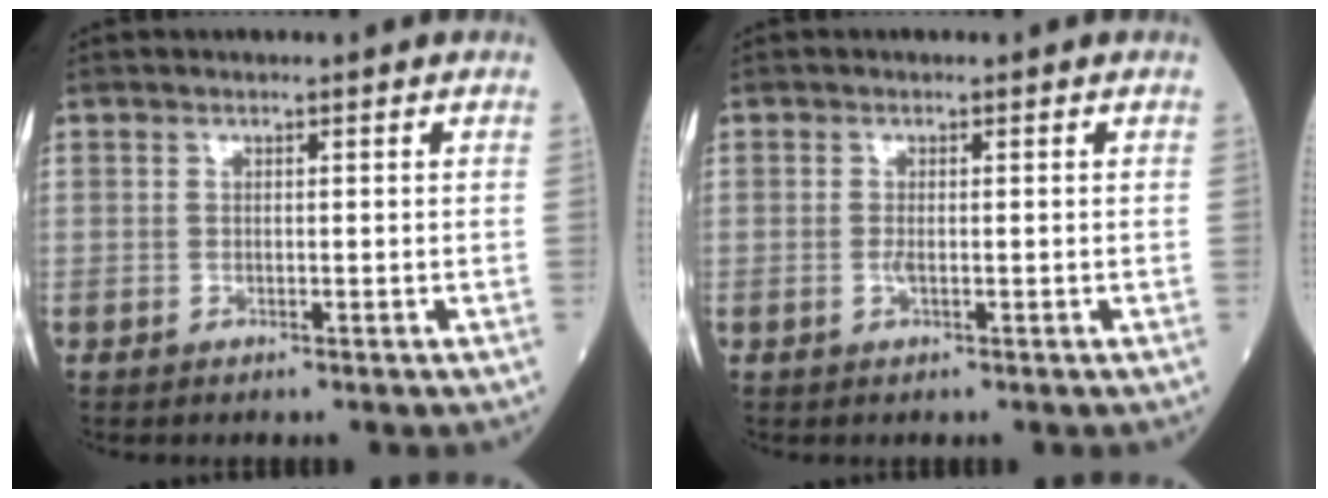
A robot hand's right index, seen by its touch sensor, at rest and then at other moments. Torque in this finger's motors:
{"motor_torque": [0.19, -0.07, 0.21, 0.05]}